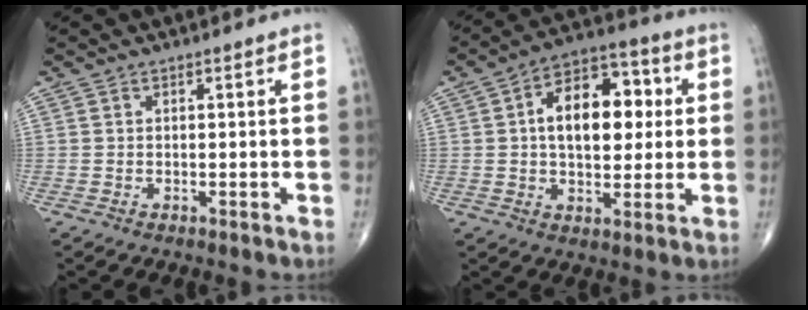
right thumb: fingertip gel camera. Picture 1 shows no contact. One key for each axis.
{"total": 15.5, "fx": 2.3, "fy": 9.0, "fz": 12.4, "tx": -0.158, "ty": 0.019, "tz": 0.030}